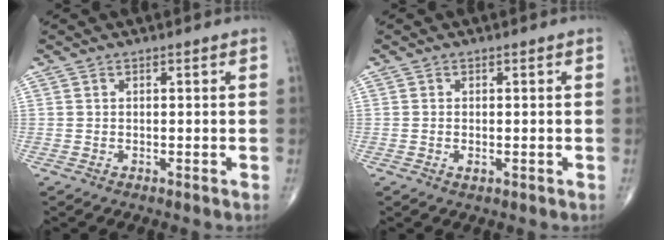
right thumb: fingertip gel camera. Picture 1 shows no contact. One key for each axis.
{"total": 1.0, "fx": -0.2, "fy": 0.5, "fz": 0.8, "tx": -0.017, "ty": -0.002, "tz": -0.004}